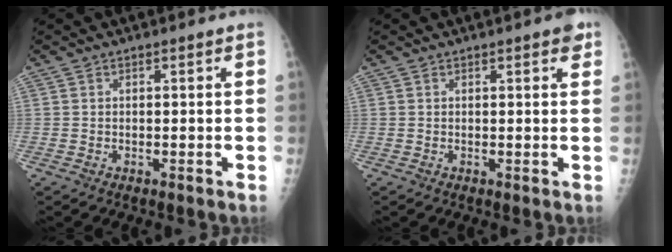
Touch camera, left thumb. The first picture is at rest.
{"total": 2.4, "force": [1.4, 0.7, 1.8], "torque": [-0.017, -0.002, 0.013]}